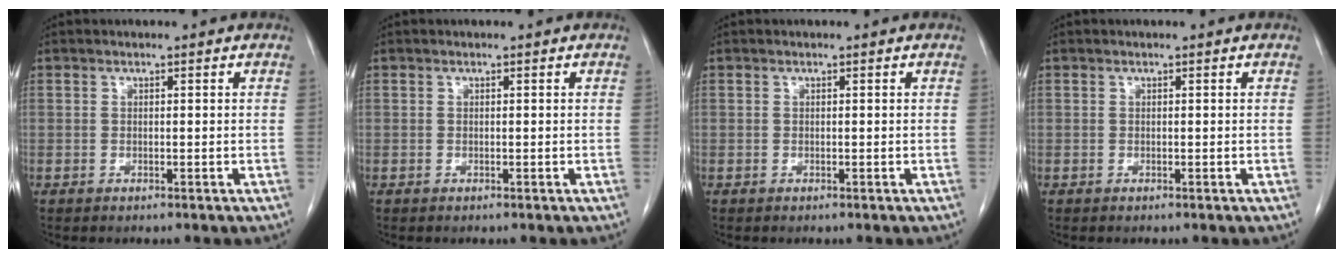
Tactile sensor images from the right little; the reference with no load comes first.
{"total": 0.0}
{"total": 0.0}
{"total": 0.0}